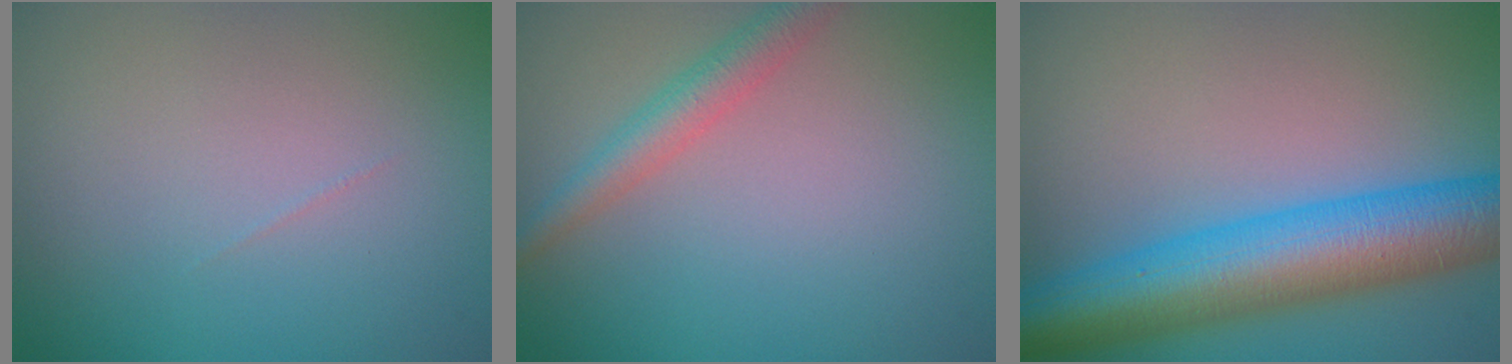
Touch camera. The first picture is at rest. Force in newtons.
{"total": 2.8, "press": 2.8, "slide": 0.2}
{"total": 9.9, "press": 9.9, "slide": 0.1}